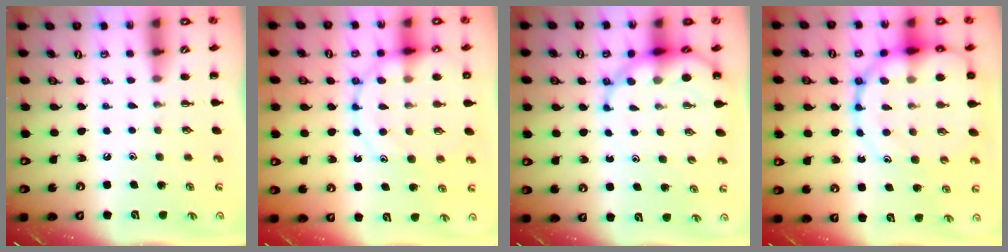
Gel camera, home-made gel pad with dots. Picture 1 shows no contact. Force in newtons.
{"total": 16.1, "press": 16.0, "slide": 2.5}
{"total": 9.4, "press": 9.0, "slide": 2.7}
{"total": 20.8, "press": 20.4, "slide": 4.1}